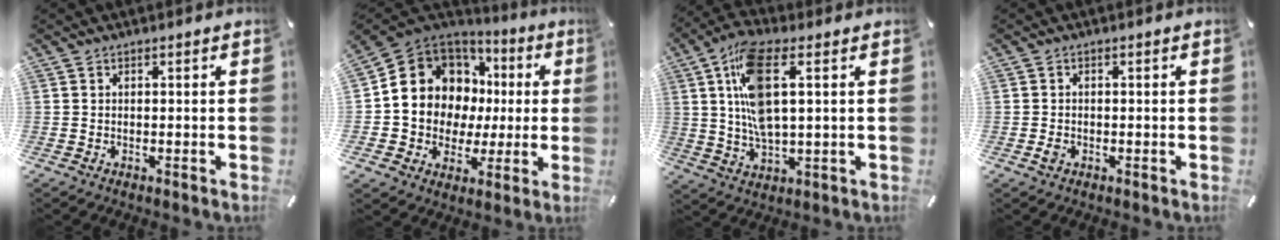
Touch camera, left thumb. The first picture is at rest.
{"total": 11.5, "force": [2.4, 10.9, 2.7], "torque": [-0.061, -0.046, 0.057]}
{"total": 13.1, "force": [3.2, 5.2, 11.6], "torque": [-0.246, -0.008, 0.052]}
{"total": 1.4, "force": [-0.4, 1.1, 0.8], "torque": [-0.013, 0.002, -0.009]}